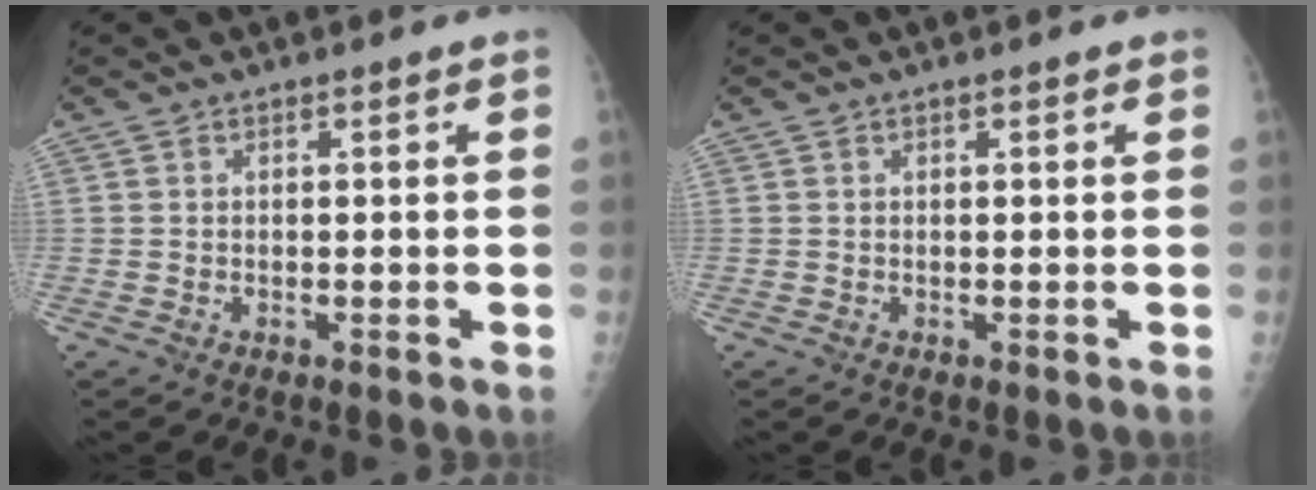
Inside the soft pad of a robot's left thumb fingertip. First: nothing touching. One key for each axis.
{"total": 0.7, "fx": 0.4, "fy": 0.2, "fz": 0.5, "tx": -0.007, "ty": 0.000, "tz": 0.005}